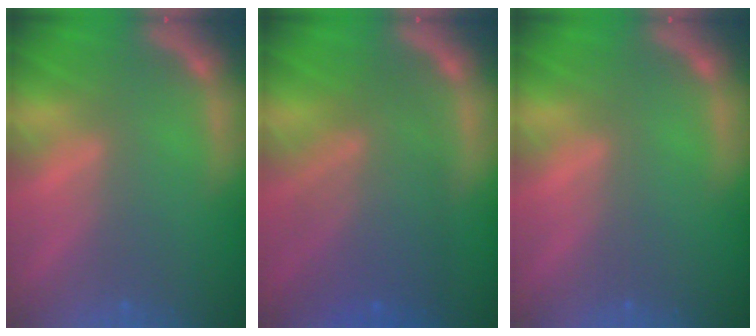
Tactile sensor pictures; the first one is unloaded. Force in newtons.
{"total": 8.1}
{"total": 0.0}